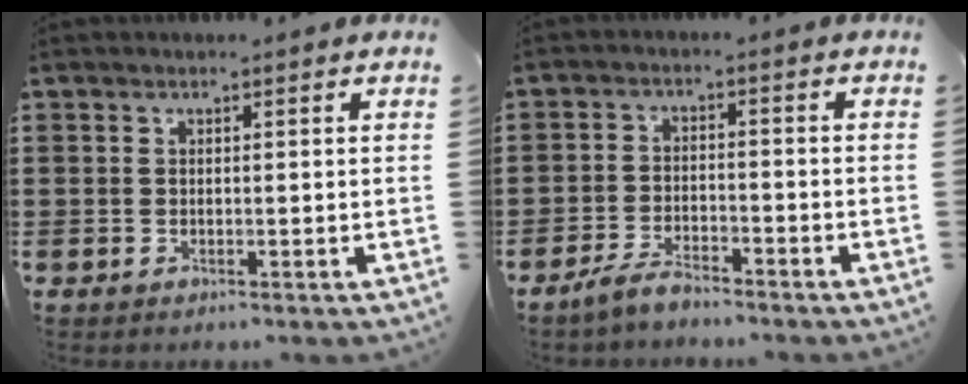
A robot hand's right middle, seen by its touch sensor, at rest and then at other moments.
{"total": 3.3, "force": [-3.1, 0.6, 1.2], "torque": [-0.035, 0.004, -0.065]}